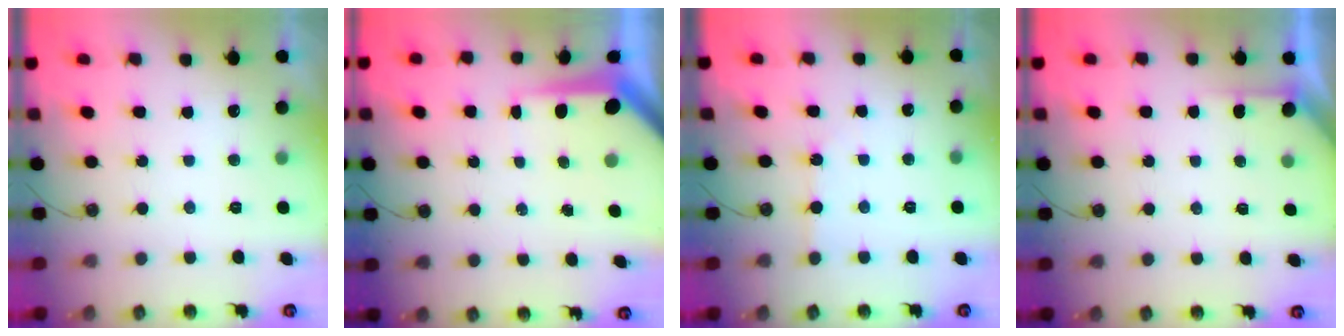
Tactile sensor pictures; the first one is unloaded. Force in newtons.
{"total": 7.8, "press": 7.8, "slide": 0.5}
{"total": 2.9, "press": 2.9, "slide": 0.5}
{"total": 2.9, "press": 2.9, "slide": 0.2}